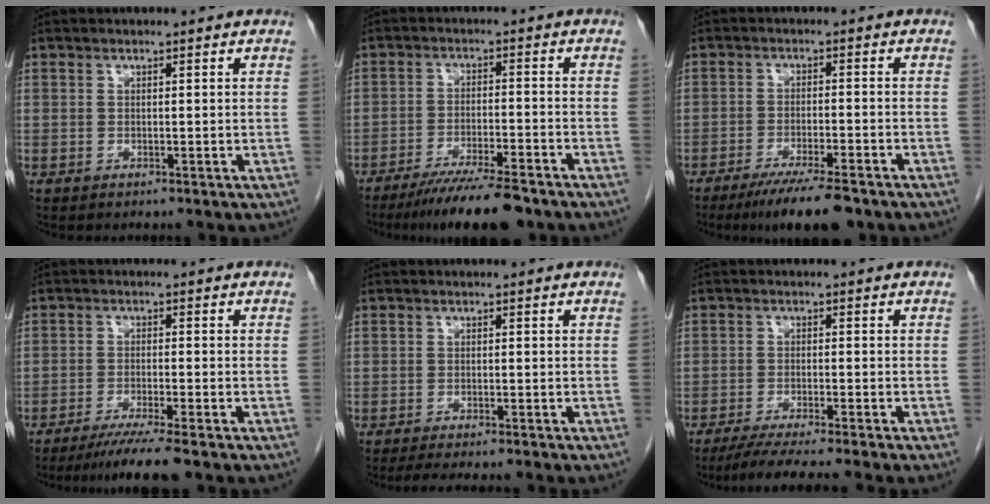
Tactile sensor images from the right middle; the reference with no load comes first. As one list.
[{"total": 10.6, "force": [-8.5, 0.6, 6.2], "torque": [-0.096, -0.026, -0.137]}, {"total": 9.2, "force": [-7.0, 0.8, 5.9], "torque": [-0.091, -0.021, -0.109]}, {"total": 6.8, "force": [-5.4, -1.0, 4.0], "torque": [-0.059, -0.021, -0.088]}, {"total": 6.7, "force": [-5.9, 0.2, 3.3], "torque": [-0.035, -0.013, -0.084]}, {"total": 9.2, "force": [-7.8, -1.3, 4.7], "torque": [-0.051, -0.028, -0.119]}]